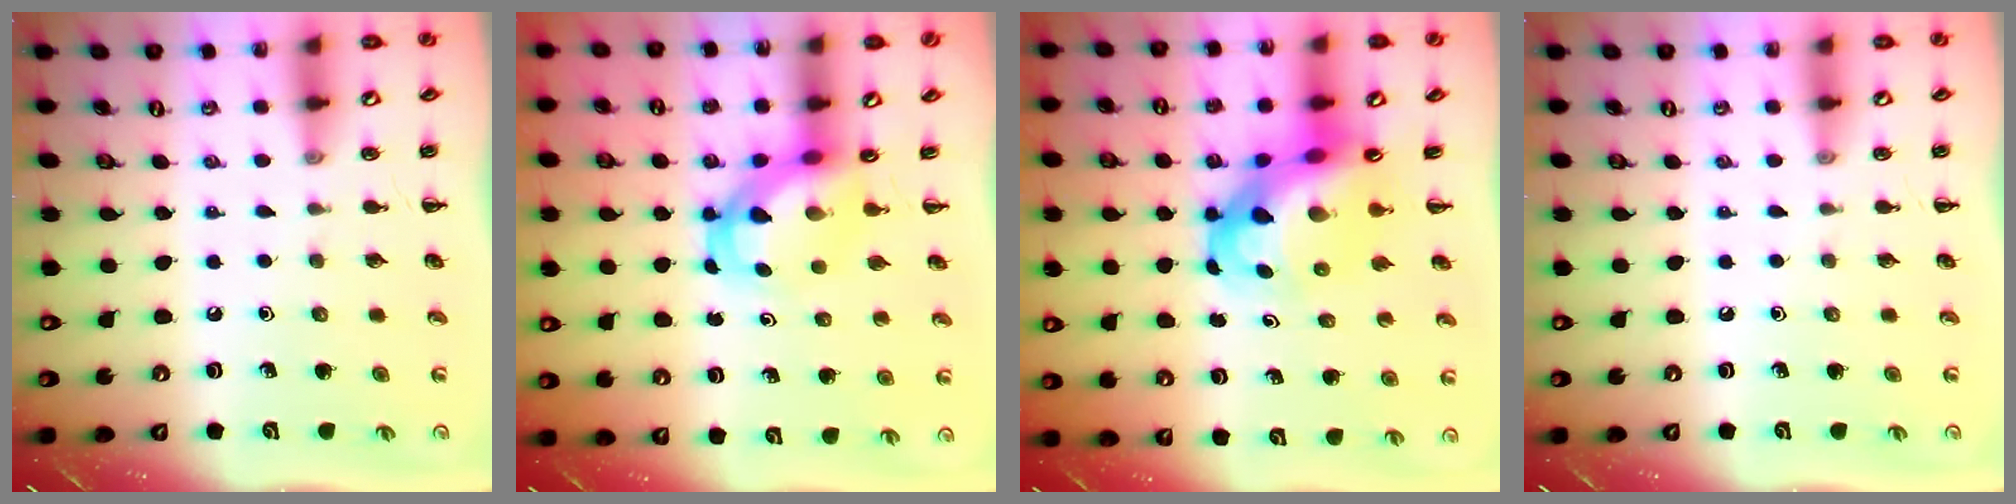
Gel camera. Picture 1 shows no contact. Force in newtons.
{"total": 4.8, "press": 4.6, "slide": 1.1}
{"total": 8.9, "press": 8.5, "slide": 2.8}
{"total": 0.0}